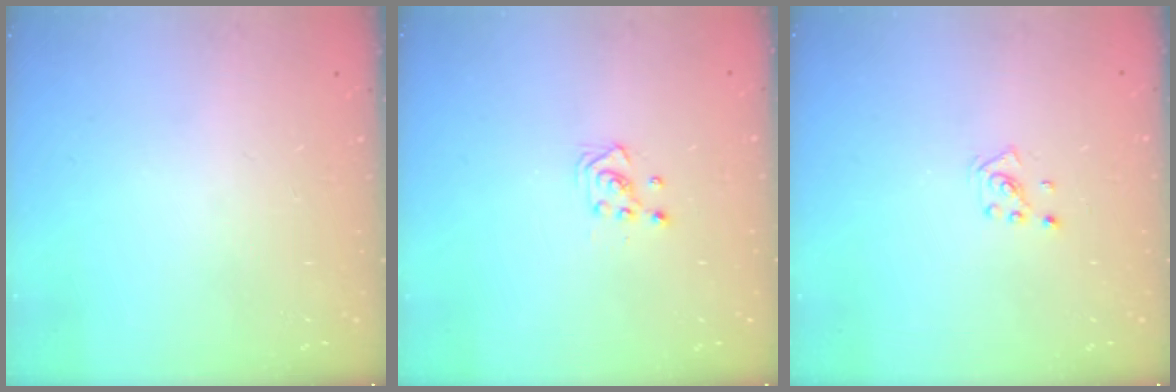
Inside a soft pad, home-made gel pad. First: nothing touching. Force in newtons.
{"total": 3.1, "press": 3.1, "slide": 0.2}
{"total": 2.2, "press": 2.2, "slide": 0.6}